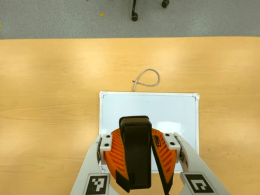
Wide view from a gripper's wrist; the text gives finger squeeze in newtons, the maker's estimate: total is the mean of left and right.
{"total": 11.7, "left": 11.0, "right": 12.4}